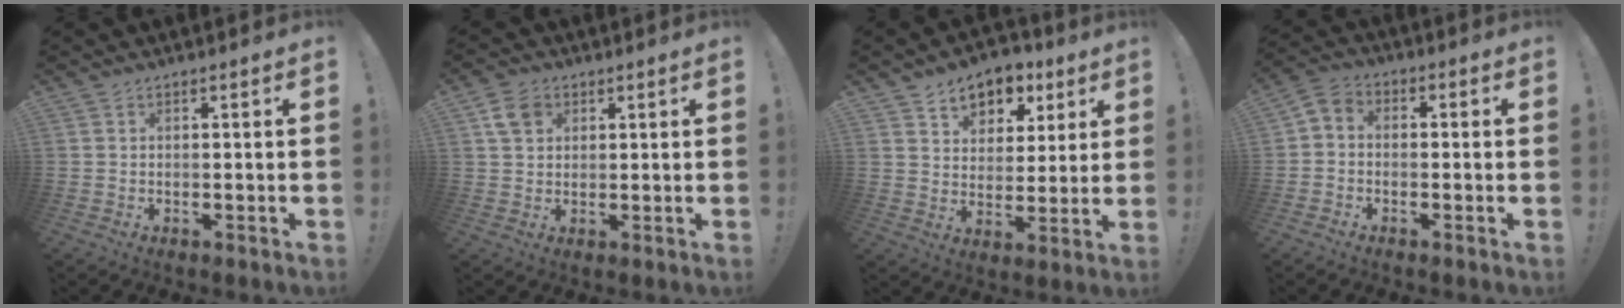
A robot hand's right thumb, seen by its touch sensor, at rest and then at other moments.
{"total": 6.4, "force": [2.9, 4.9, 2.9], "torque": [-0.045, 0.001, 0.057]}
{"total": 9.3, "force": [5.4, 6.9, 3.3], "torque": [-0.040, -0.035, 0.102]}
{"total": 4.0, "force": [-2.9, 2.3, 1.5], "torque": [-0.030, 0.016, -0.055]}